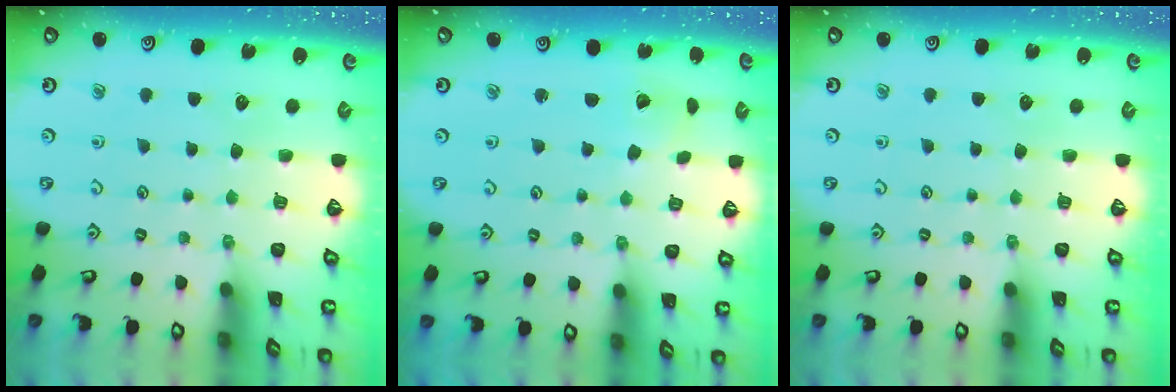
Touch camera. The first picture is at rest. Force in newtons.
{"total": 2.1, "press": 2.1, "slide": 0.3}
{"total": 0.0}